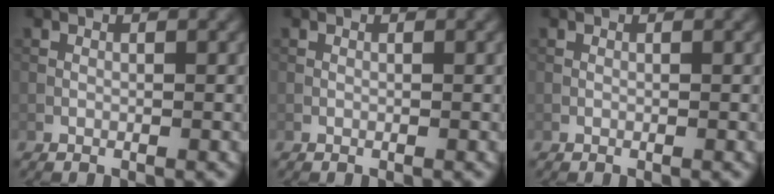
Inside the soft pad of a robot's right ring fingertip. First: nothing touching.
{"total": 0.0}
{"total": 0.0}